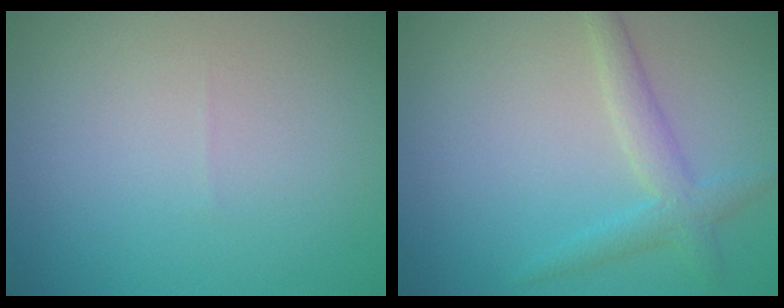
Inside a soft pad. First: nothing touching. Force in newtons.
{"total": 2.8, "press": 2.8, "slide": 0.2}